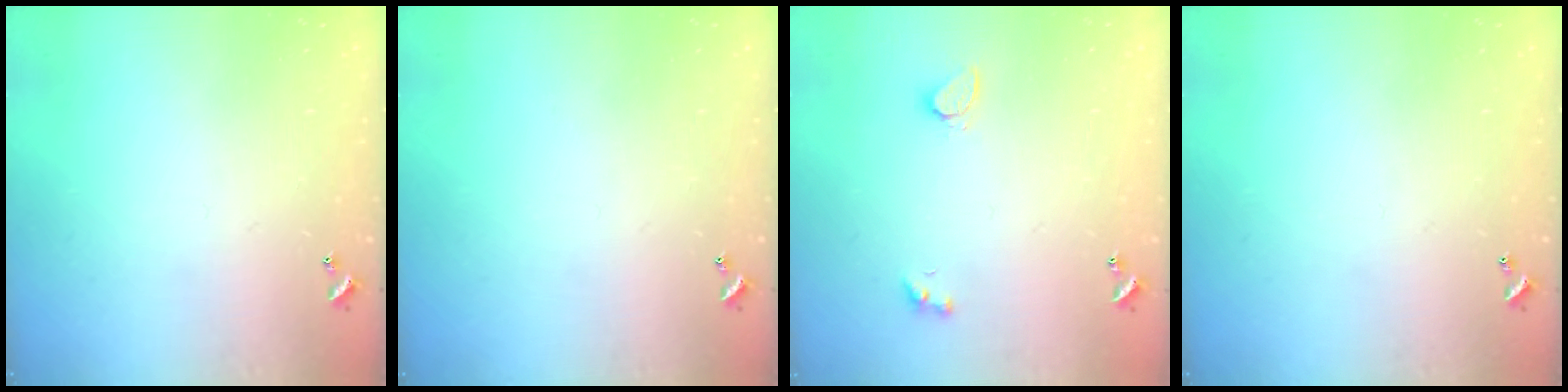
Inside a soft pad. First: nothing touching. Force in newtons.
{"total": 0.0}
{"total": 2.0, "press": 2.0, "slide": 0.4}
{"total": 0.0}